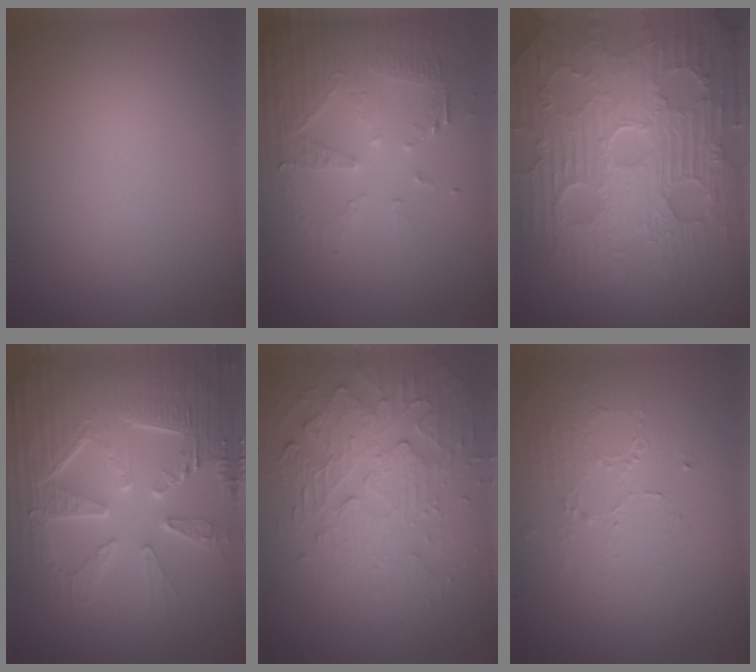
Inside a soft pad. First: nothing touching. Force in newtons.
{"total": 5.4, "press": 3.8, "slide": 3.8}
{"total": 11.4, "press": 7.3, "slide": 8.7}
{"total": 8.9, "press": 6.5, "slide": 6.1}
{"total": 4.6, "press": 3.5, "slide": 3.0}
{"total": 1.4, "press": 0.8, "slide": 1.2}